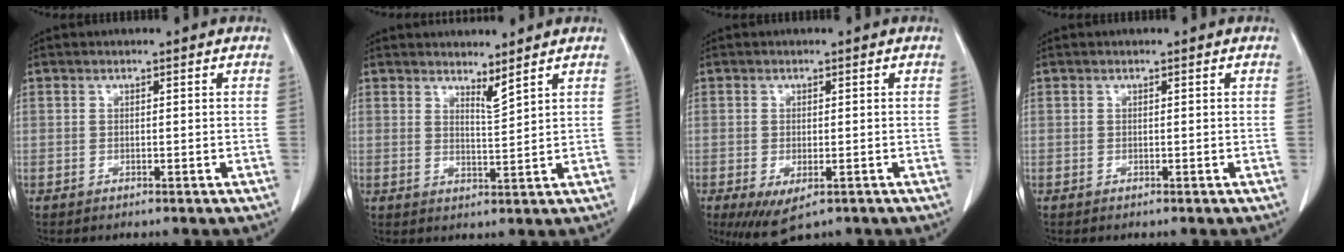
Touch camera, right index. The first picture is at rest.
{"total": 2.6, "force": [2.3, -0.3, 1.1], "torque": [-0.020, -0.014, 0.045]}
{"total": 5.8, "force": [-3.2, 2.5, 4.2], "torque": [-0.064, -0.014, -0.045]}
{"total": 0.0}